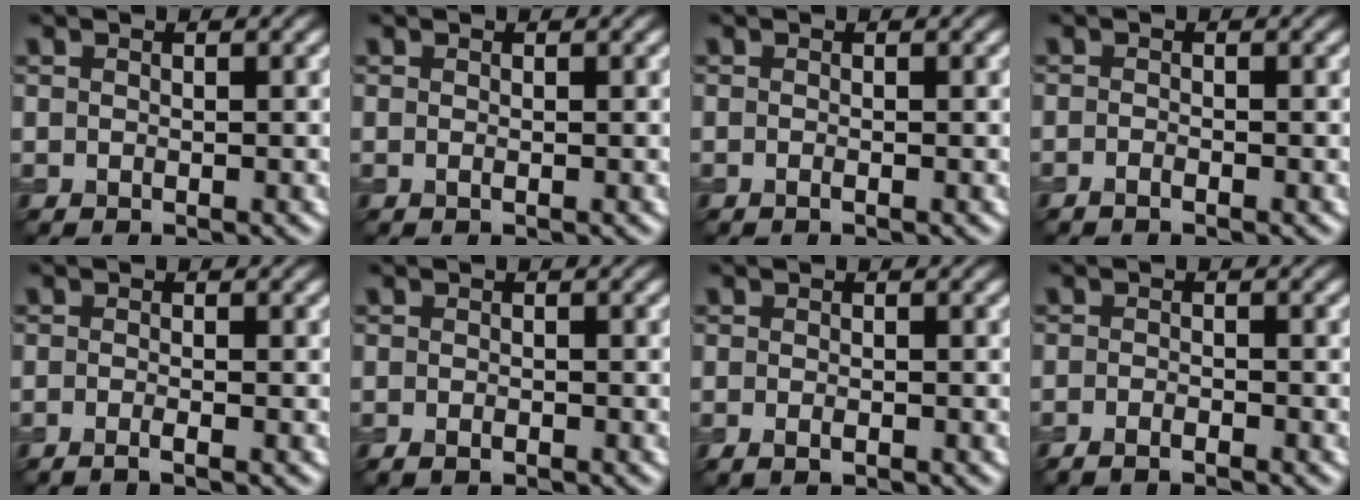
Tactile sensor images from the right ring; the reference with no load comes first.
{"total": 0.0}
{"total": 0.0}
{"total": 0.5, "force": [-0.5, -0.2, 0.0], "torque": [-0.001, -0.004, -0.013]}
{"total": 0.8, "force": [-0.6, -0.2, 0.5], "torque": [-0.009, -0.006, -0.015]}
{"total": 0.7, "force": [-0.5, 0.2, 0.3], "torque": [-0.005, -0.003, -0.012]}
{"total": 0.8, "force": [-0.4, 0.3, 0.6], "torque": [-0.010, -0.004, -0.008]}
{"total": 1.1, "force": [-1.1, -0.1, 0.2], "torque": [-0.005, -0.005, -0.025]}